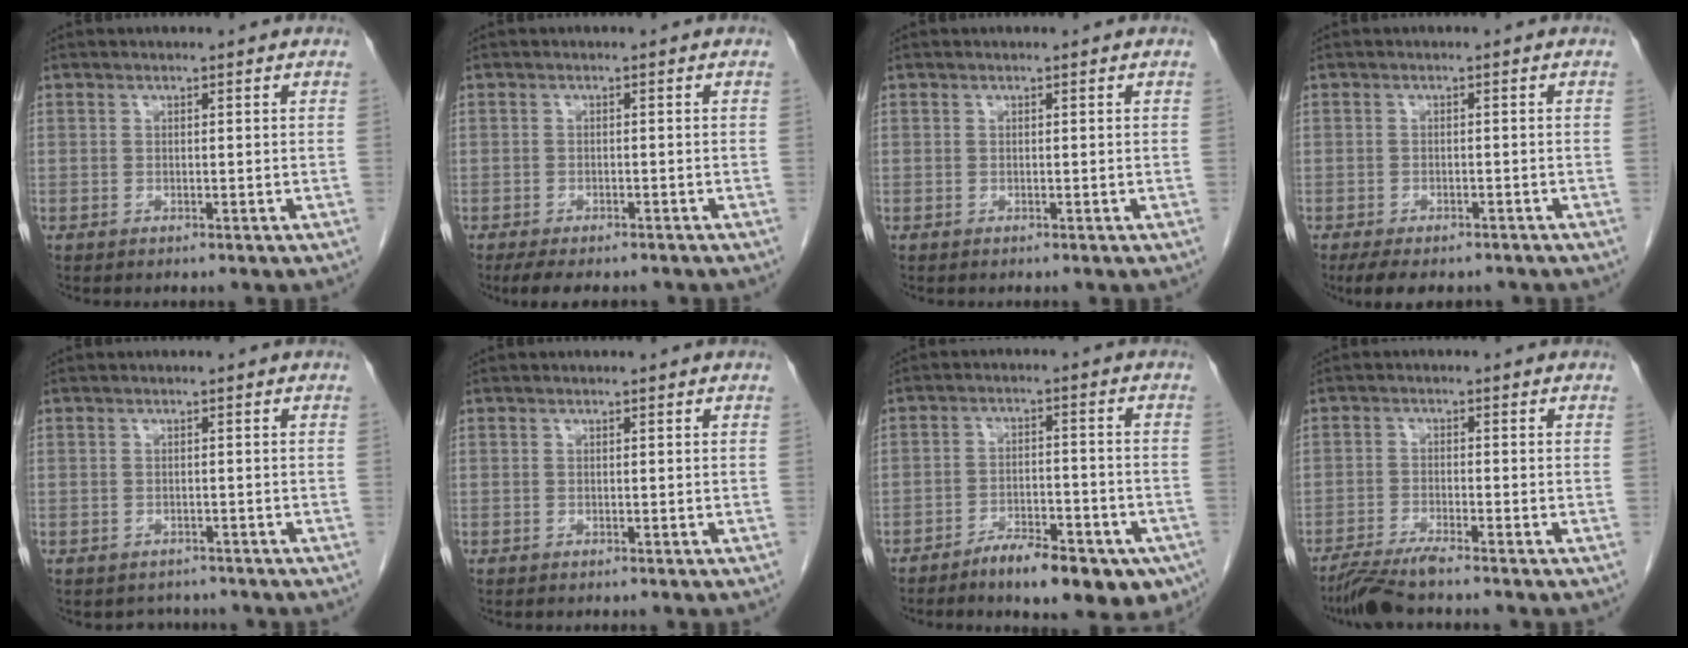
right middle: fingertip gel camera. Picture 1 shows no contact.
{"total": 6.6, "force": [-5.3, 2.3, 3.1], "torque": [-0.045, -0.011, -0.074]}
{"total": 0.0}
{"total": 7.7, "force": [-6.1, 3.1, 3.6], "torque": [-0.052, -0.009, -0.083]}
{"total": 2.6, "force": [-2.3, 1.3, -0.1], "torque": [-0.007, 0.000, -0.033]}
{"total": 0.0}
{"total": 12.2, "force": [-8.2, 3.9, 8.2], "torque": [-0.099, 0.008, -0.119]}
{"total": 5.0, "force": [-4.3, -0.6, 2.4], "torque": [-0.046, -0.019, -0.083]}